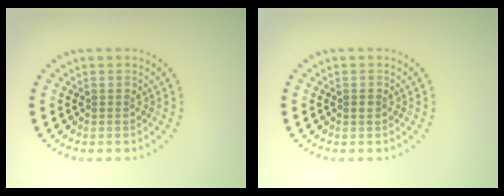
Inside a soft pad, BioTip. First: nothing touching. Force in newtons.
{"total": 0.7, "press": 0.7, "slide": 0.0}